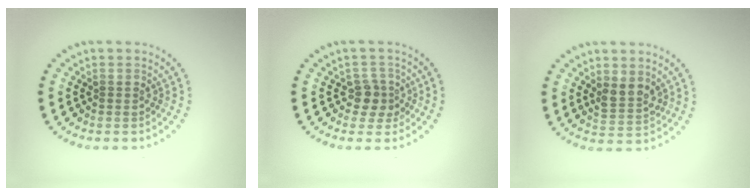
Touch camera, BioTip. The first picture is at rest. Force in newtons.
{"total": 2.2, "press": 1.9, "slide": 1.2}
{"total": 2.4, "press": 2.2, "slide": 1.0}